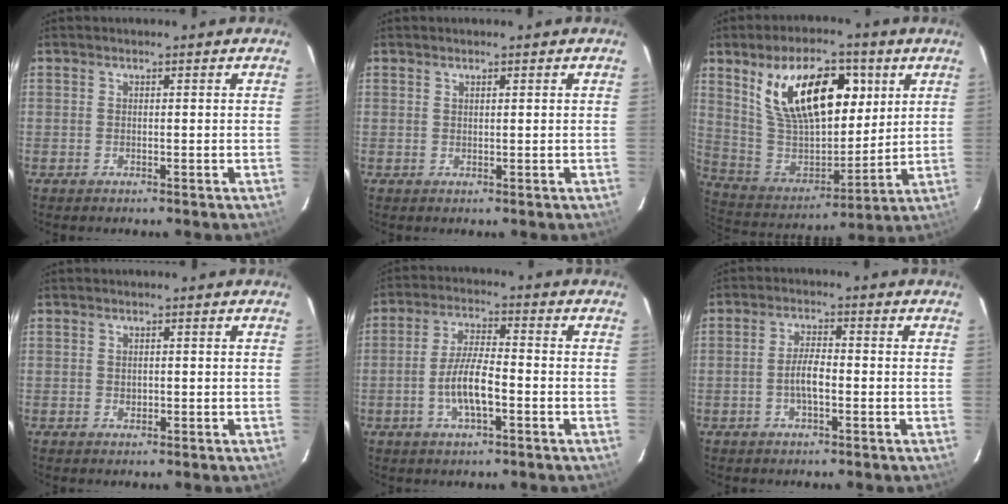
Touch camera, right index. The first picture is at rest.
{"total": 0.6, "force": [0.5, 0.1, 0.3], "torque": [-0.006, 0.001, 0.010]}
{"total": 21.6, "force": [8.9, 11.1, 16.3], "torque": [-0.288, 0.013, 0.173]}
{"total": 0.9, "force": [-0.1, 0.8, 0.5], "torque": [-0.007, 0.002, 0.000]}
{"total": 7.8, "force": [-2.6, 2.0, 7.1], "torque": [-0.142, 0.003, -0.049]}
{"total": 4.2, "force": [-1.3, 1.2, 3.8], "torque": [-0.077, 0.005, -0.023]}